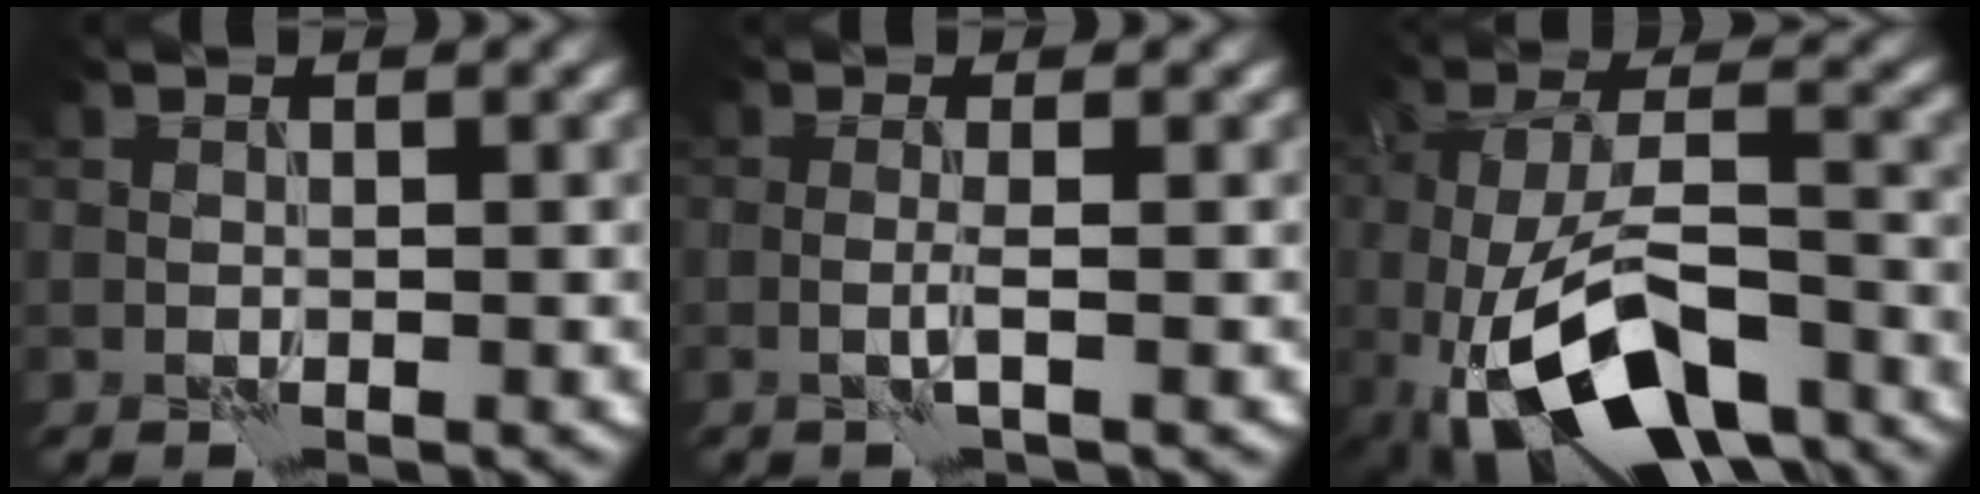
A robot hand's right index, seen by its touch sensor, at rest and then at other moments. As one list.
[{"total": 1.0, "force": [-0.2, -0.1, 1.0], "torque": [-0.020, 0.001, -0.008]}, {"total": 11.5, "force": [-5.9, 4.9, 8.6], "torque": [-0.157, -0.007, -0.100]}]